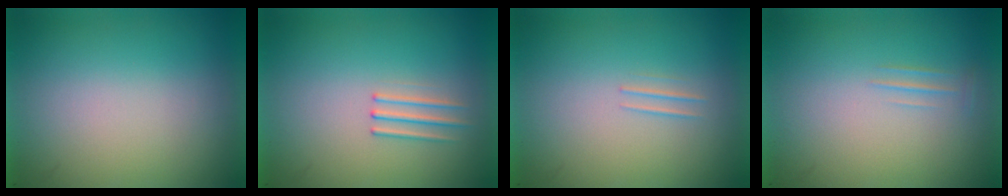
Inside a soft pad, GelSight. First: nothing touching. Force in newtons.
{"total": 1.2}
{"total": 1.1}
{"total": 2.0}